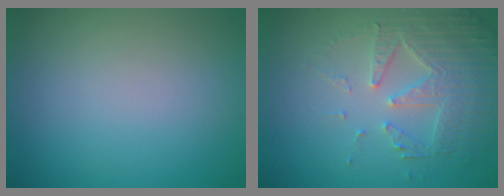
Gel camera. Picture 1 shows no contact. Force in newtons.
{"total": 5.0, "press": 3.9, "slide": 3.2}